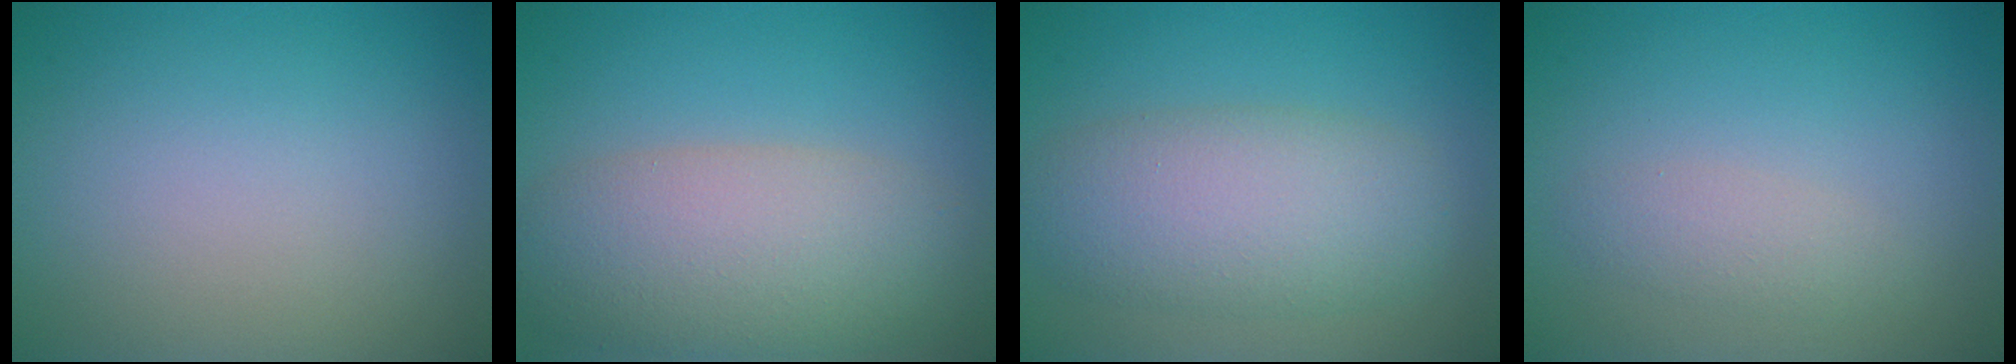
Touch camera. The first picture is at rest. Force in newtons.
{"total": 7.5, "press": 7.5, "slide": 0.5}
{"total": 6.4, "press": 6.4, "slide": 0.2}
{"total": 1.7, "press": 1.7, "slide": 0.0}